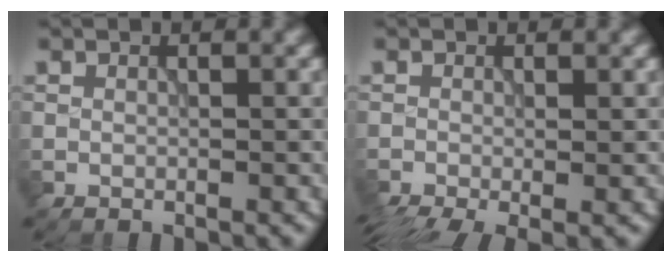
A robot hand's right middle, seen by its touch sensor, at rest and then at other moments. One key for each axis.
{"total": 4.6, "fx": -2.8, "fy": 1.4, "fz": 3.4, "tx": -0.056, "ty": -0.019, "tz": -0.046}